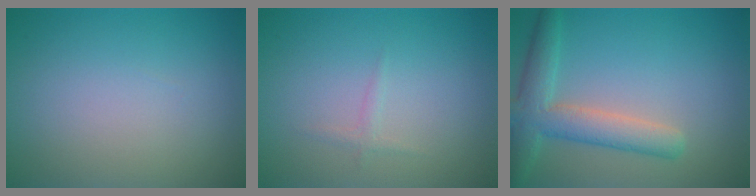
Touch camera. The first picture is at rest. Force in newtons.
{"total": 0.7, "press": 0.7, "slide": 0.0}
{"total": 4.8, "press": 4.8, "slide": 0.1}